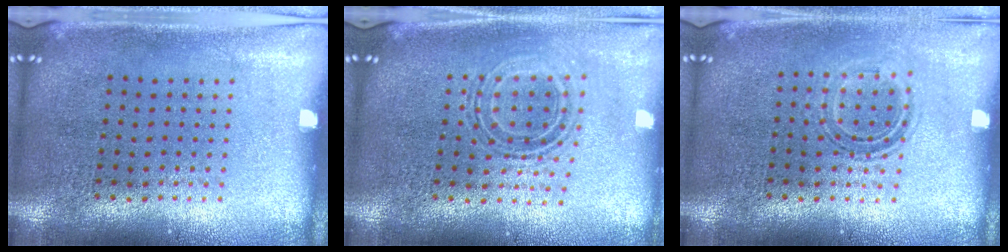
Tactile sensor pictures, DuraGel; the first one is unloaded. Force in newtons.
{"total": 0.8, "press": 0.8, "slide": 0.3}
{"total": 1.0, "press": 0.9, "slide": 0.4}